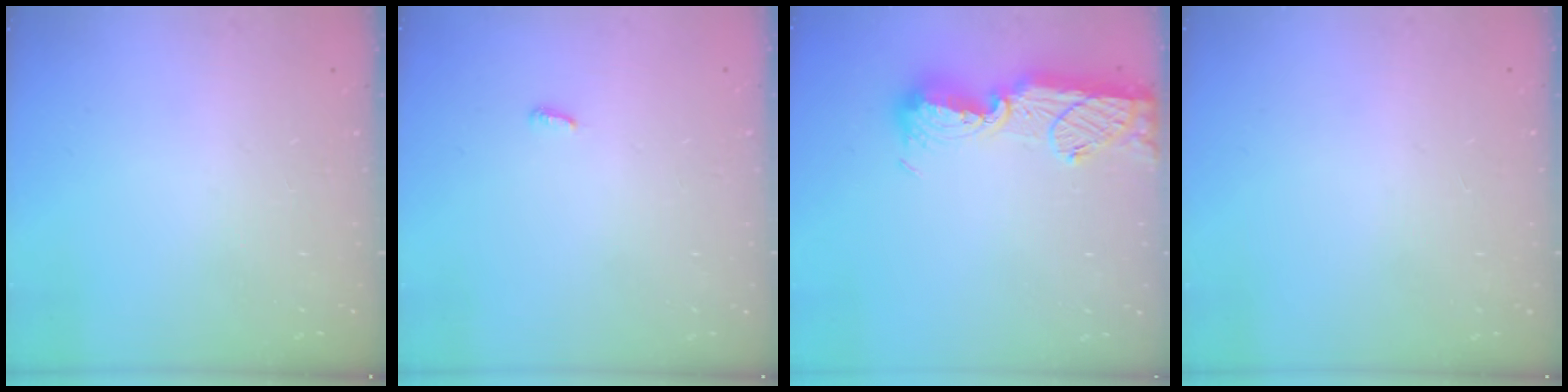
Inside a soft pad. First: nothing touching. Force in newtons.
{"total": 2.6, "press": 2.6, "slide": 0.2}
{"total": 12.9, "press": 12.8, "slide": 1.2}
{"total": 1.1, "press": 0.9, "slide": 0.6}